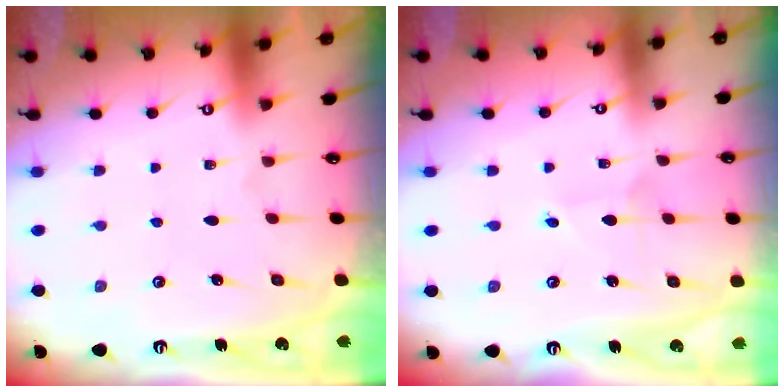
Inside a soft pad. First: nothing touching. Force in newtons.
{"total": 2.7, "press": 2.7, "slide": 0.2}